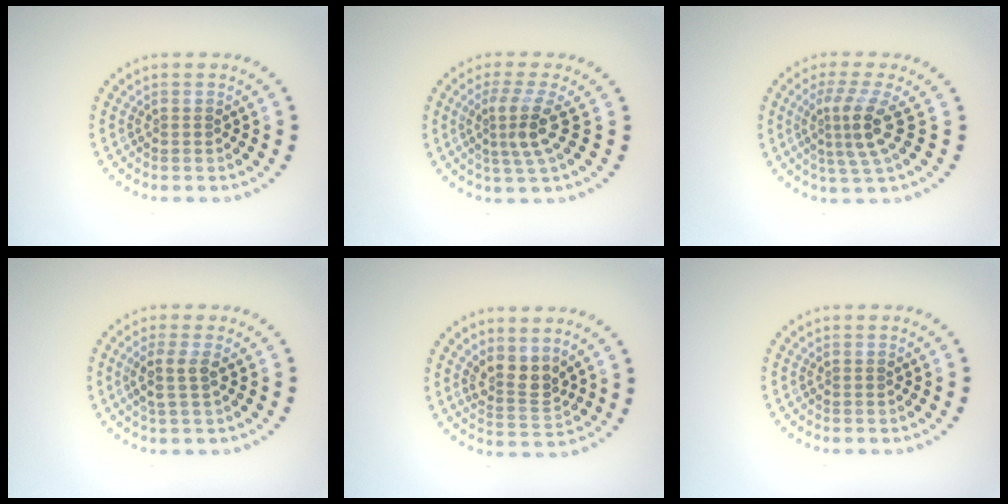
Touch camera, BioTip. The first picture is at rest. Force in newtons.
{"total": 3.2, "press": 2.3, "slide": 2.2}
{"total": 3.7, "press": 2.7, "slide": 2.5}
{"total": 2.1, "press": 1.7, "slide": 1.3}
{"total": 2.8, "press": 2.4, "slide": 1.4}
{"total": 0.0}